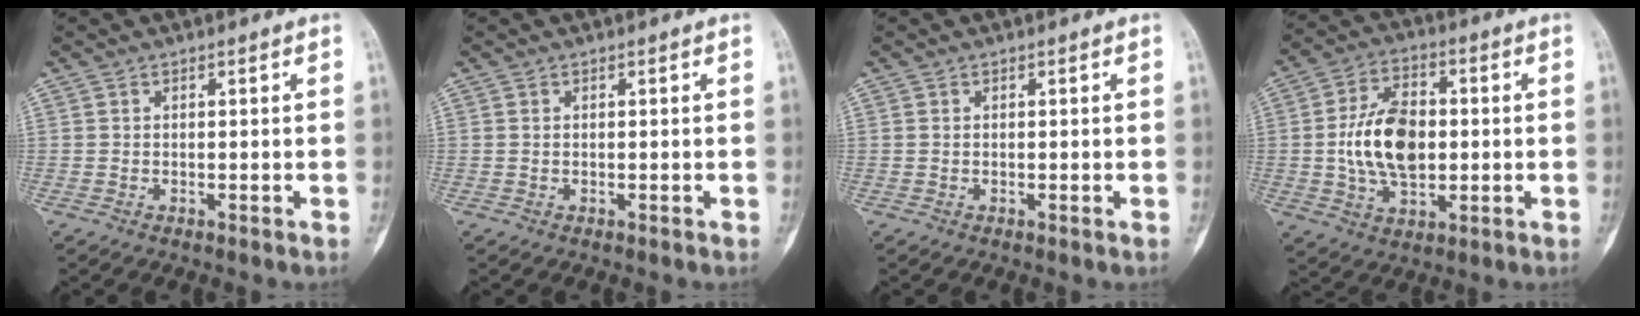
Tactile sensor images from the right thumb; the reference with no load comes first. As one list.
[{"total": 0.0}, {"total": 0.0}, {"total": 13.7, "force": [0.0, 8.4, 10.9], "torque": [-0.180, 0.010, 0.001]}]